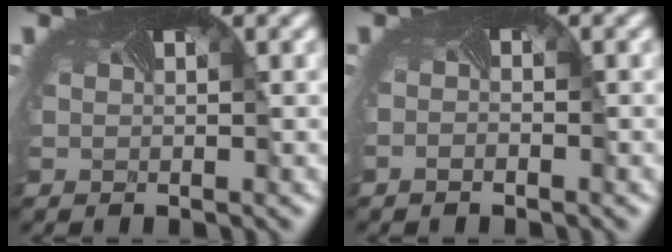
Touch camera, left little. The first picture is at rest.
{"total": 0.9, "force": [-0.9, 0.0, 0.1], "torque": [-0.012, -0.015, -0.009]}